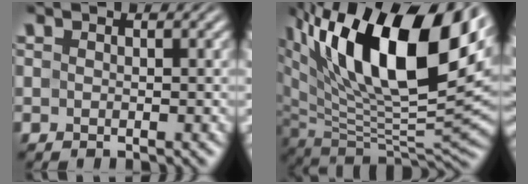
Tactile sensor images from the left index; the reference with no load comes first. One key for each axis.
{"total": 16.9, "fx": 8.0, "fy": 7.2, "fz": 13.0, "tx": -0.216, "ty": 0.018, "tz": 0.132}